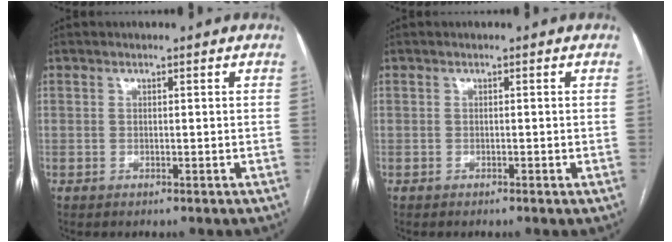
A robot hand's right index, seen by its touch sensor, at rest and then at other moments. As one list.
[{"total": 0.0}]